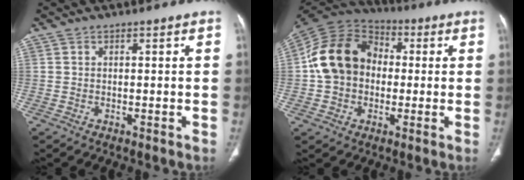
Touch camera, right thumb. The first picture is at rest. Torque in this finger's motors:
{"motor_torque": [1.37, 2.23, 0.70, -0.64, 0.18]}